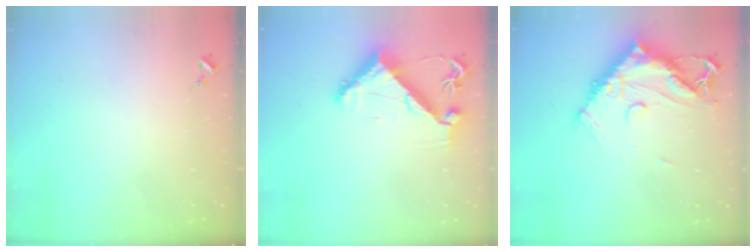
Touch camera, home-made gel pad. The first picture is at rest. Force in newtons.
{"total": 9.3, "press": 9.2, "slide": 1.5}
{"total": 14.9, "press": 14.8, "slide": 1.4}